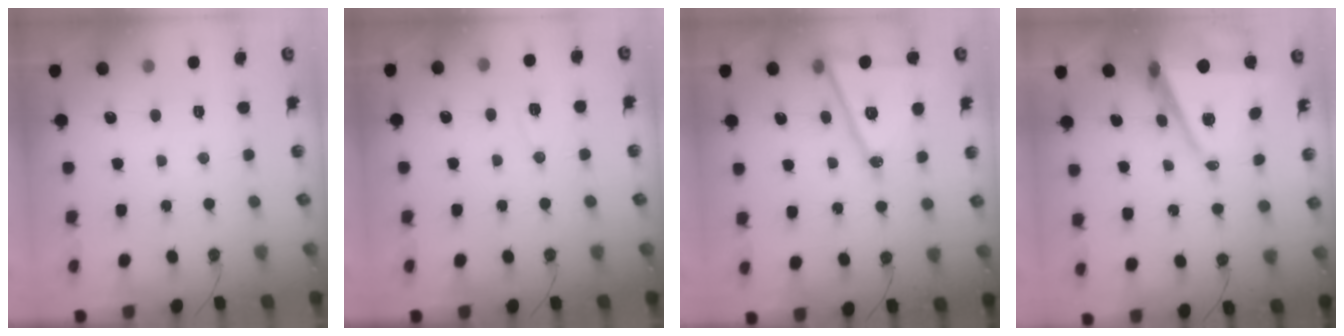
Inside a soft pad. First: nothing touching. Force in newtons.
{"total": 5.1, "press": 4.7, "slide": 2.0}
{"total": 15.4, "press": 14.9, "slide": 3.8}
{"total": 9.8, "press": 8.9, "slide": 4.1}